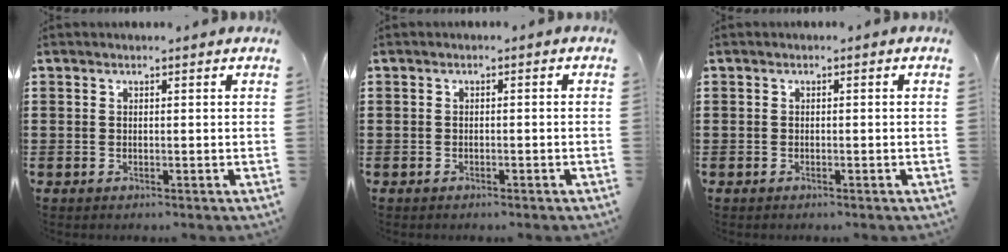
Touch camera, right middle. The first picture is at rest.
{"total": 0.9, "force": [-0.9, 0.3, 0.2], "torque": [-0.006, 0.001, -0.017]}
{"total": 0.0}